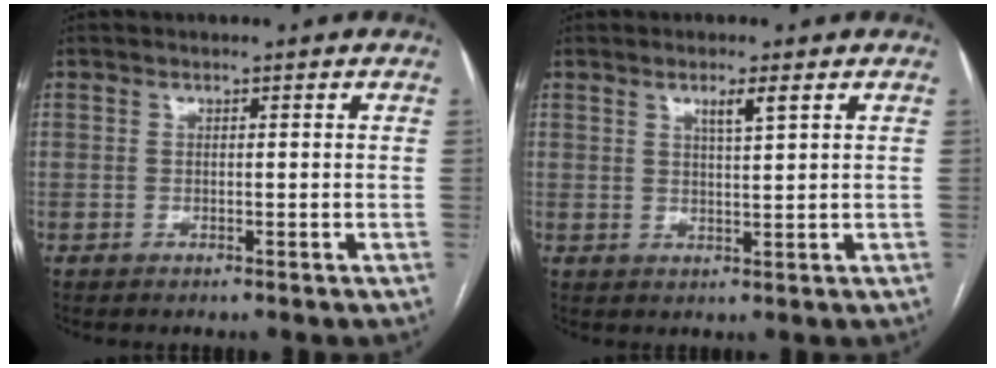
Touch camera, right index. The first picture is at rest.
{"total": 2.6, "force": [1.4, -0.1, 2.1], "torque": [-0.040, -0.002, 0.026]}